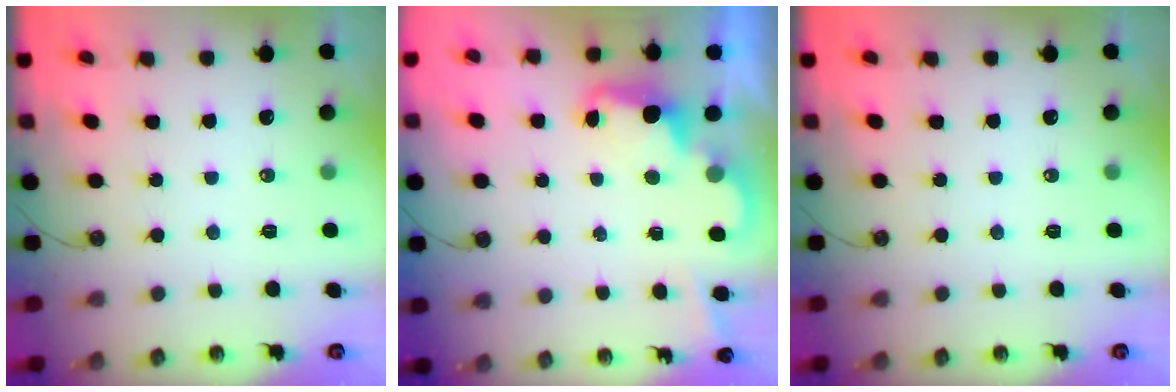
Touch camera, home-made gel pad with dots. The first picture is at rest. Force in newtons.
{"total": 2.5, "press": 2.4, "slide": 0.6}
{"total": 0.0}